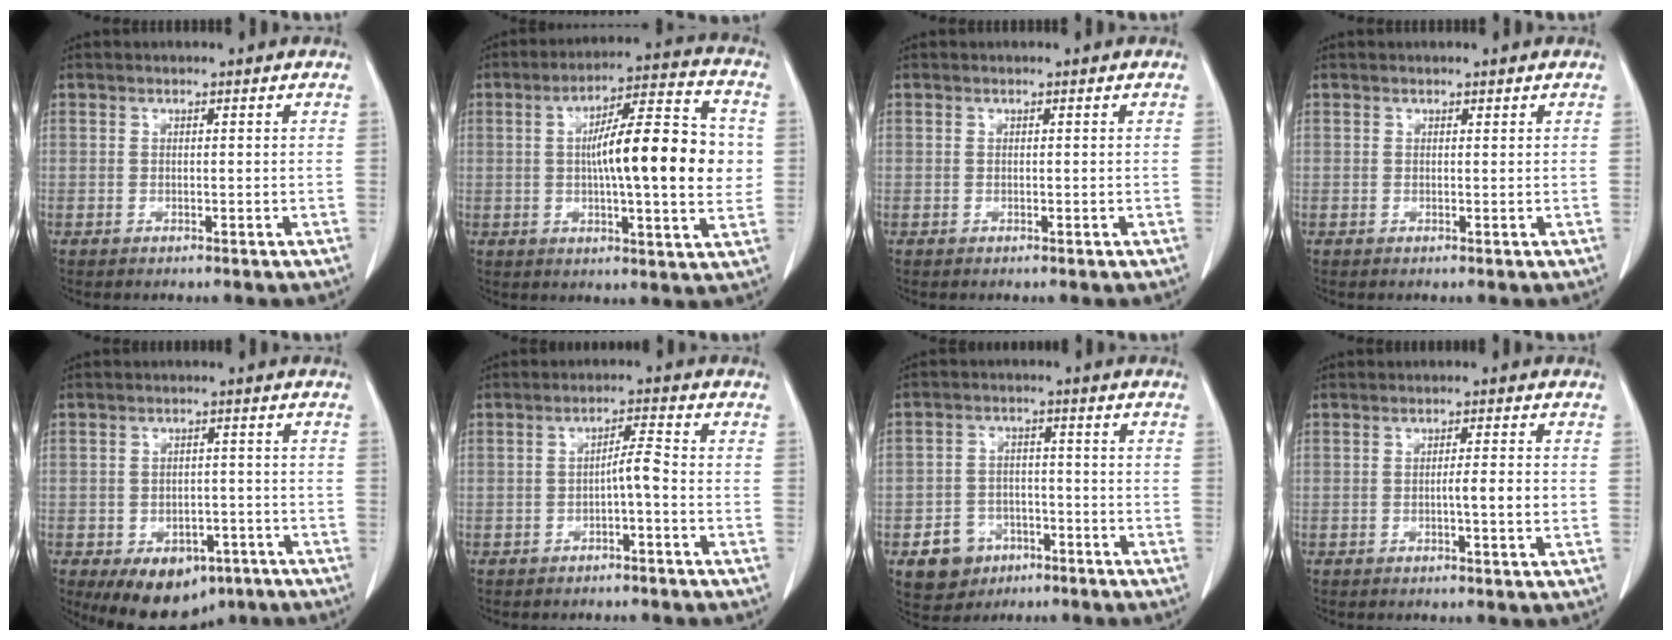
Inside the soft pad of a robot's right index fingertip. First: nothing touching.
{"total": 16.4, "force": [0.8, 2.6, 16.2], "torque": [-0.246, 0.023, 0.006]}
{"total": 0.0}
{"total": 0.0}
{"total": 9.3, "force": [-5.4, 6.0, 4.7], "torque": [-0.061, 0.007, -0.071]}
{"total": 3.1, "force": [-1.1, 0.1, 2.9], "torque": [-0.045, 0.008, -0.019]}
{"total": 6.6, "force": [-3.3, 5.5, 1.8], "torque": [-0.032, 0.011, -0.042]}
{"total": 3.4, "force": [-0.5, -0.1, 3.3], "torque": [-0.053, -0.001, -0.008]}